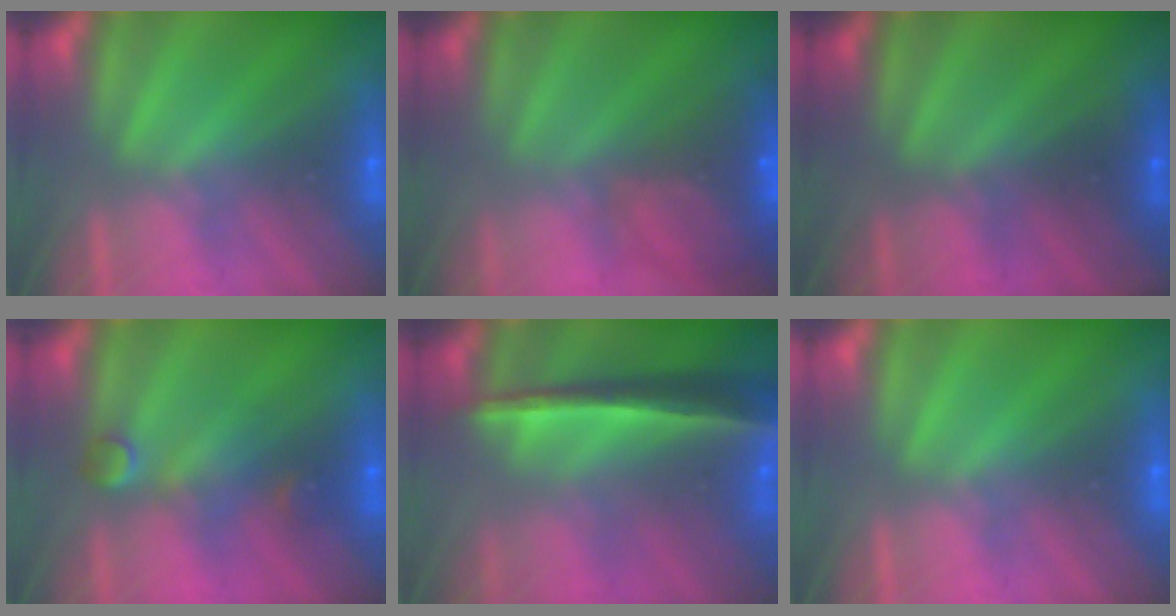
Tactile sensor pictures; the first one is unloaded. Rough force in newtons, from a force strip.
{"total": 7.8}
{"total": 2.7}
{"total": 2.9}
{"total": 7.1}
{"total": 0.0}